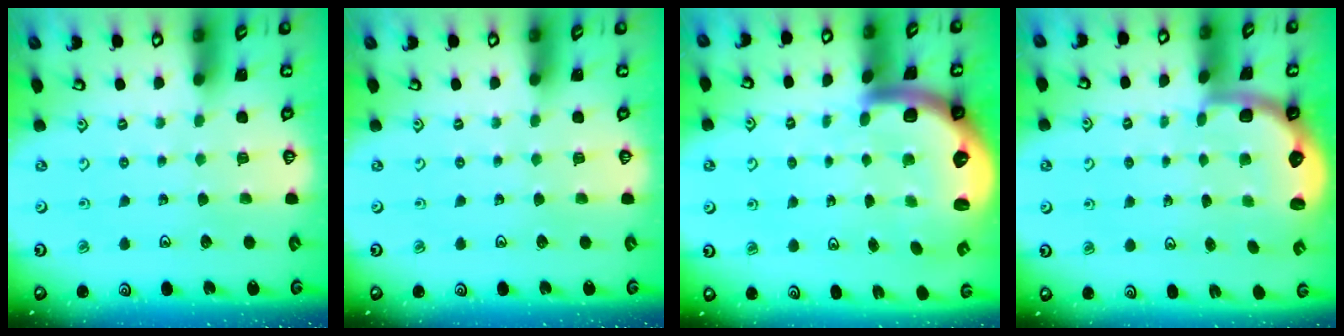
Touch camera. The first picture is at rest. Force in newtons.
{"total": 0.0}
{"total": 6.2, "press": 6.0, "slide": 1.6}
{"total": 3.0, "press": 2.1, "slide": 2.1}